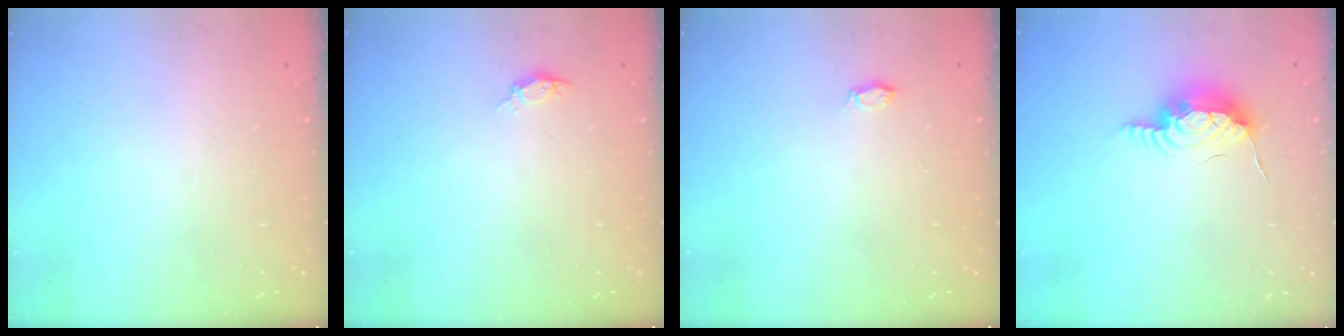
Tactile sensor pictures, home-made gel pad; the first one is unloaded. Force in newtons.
{"total": 3.8, "press": 3.5, "slide": 1.3}
{"total": 2.7, "press": 2.7, "slide": 0.3}
{"total": 15.5, "press": 12.2, "slide": 9.5}